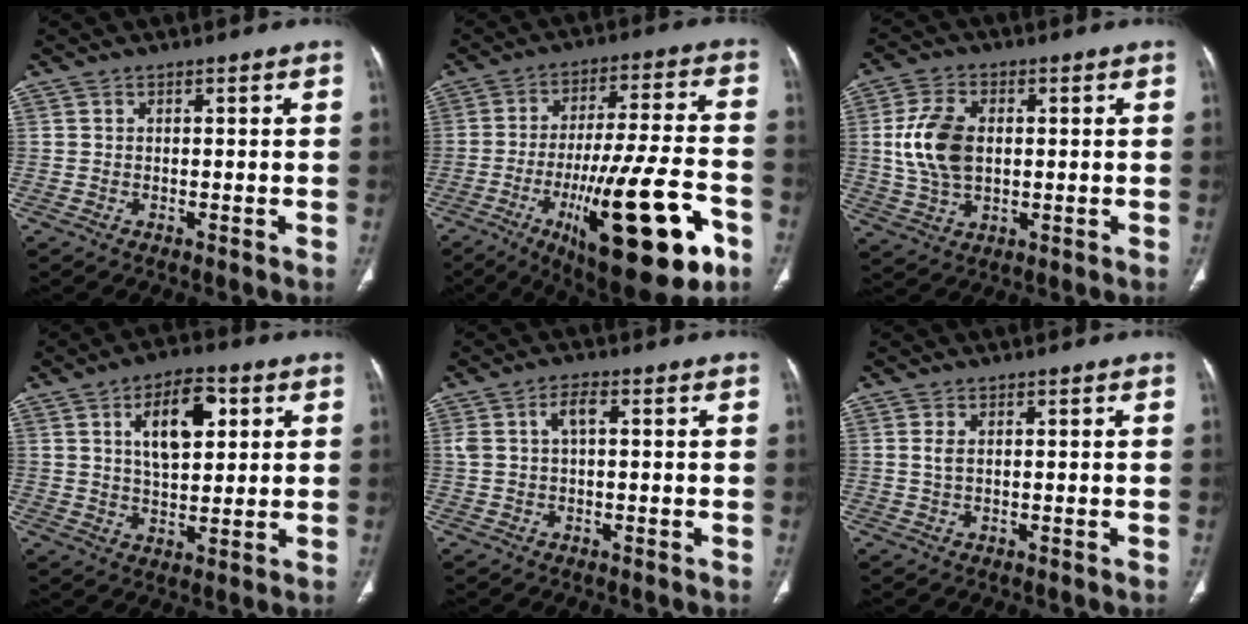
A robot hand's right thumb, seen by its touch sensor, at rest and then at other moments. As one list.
[{"total": 25.5, "force": [-10.3, 6.8, 22.3], "torque": [-0.336, 0.031, -0.147]}, {"total": 10.8, "force": [0.9, 6.9, 8.3], "torque": [-0.163, 0.002, 0.024]}, {"total": 12.3, "force": [4.1, 6.1, 9.8], "torque": [-0.131, -0.006, 0.067]}, {"total": 3.7, "force": [0.8, 1.6, 3.2], "torque": [-0.074, 0.017, 0.017]}, {"total": 1.5, "force": [0.3, 0.7, 1.3], "torque": [-0.033, 0.004, 0.012]}]